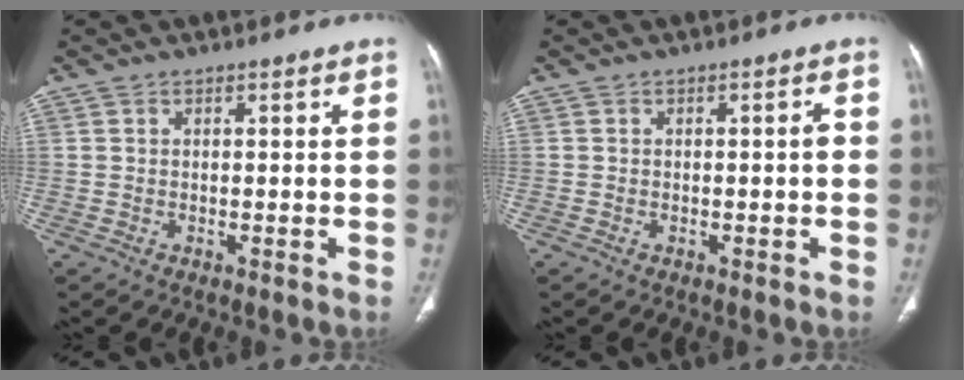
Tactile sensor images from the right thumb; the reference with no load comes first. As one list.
[{"total": 1.2, "force": [-0.3, 0.3, 1.1], "torque": [-0.017, 0.009, -0.005]}]